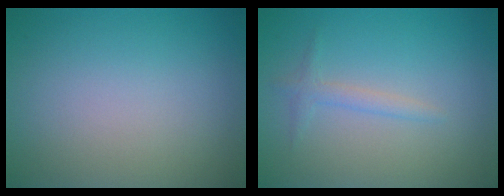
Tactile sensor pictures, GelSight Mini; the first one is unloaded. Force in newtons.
{"total": 1.3, "press": 1.3, "slide": 0.0}